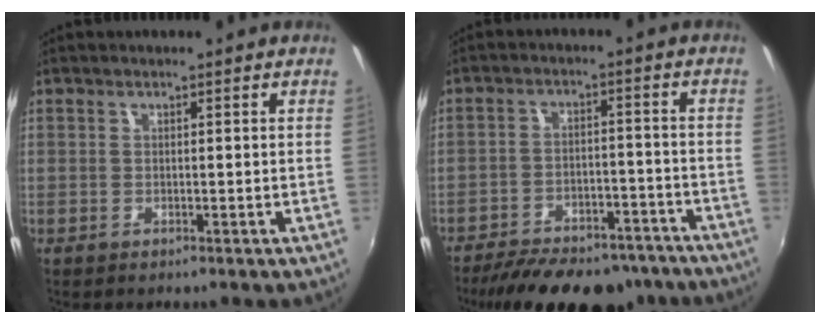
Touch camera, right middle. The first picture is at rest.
{"total": 21.3, "force": [-17.5, 8.1, 9.1], "torque": [-0.179, -0.001, -0.229]}